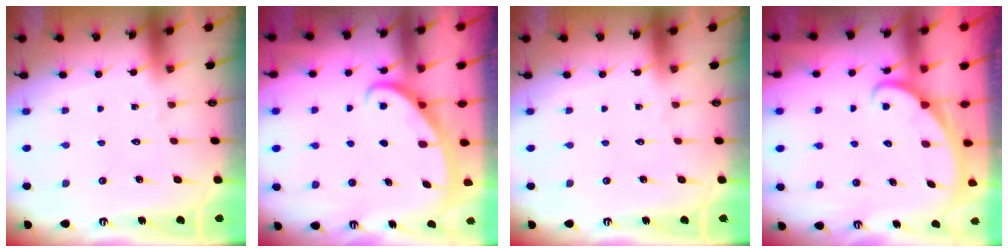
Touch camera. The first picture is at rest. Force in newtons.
{"total": 3.0, "press": 2.9, "slide": 0.3}
{"total": 0.0}
{"total": 2.5, "press": 2.5, "slide": 0.3}